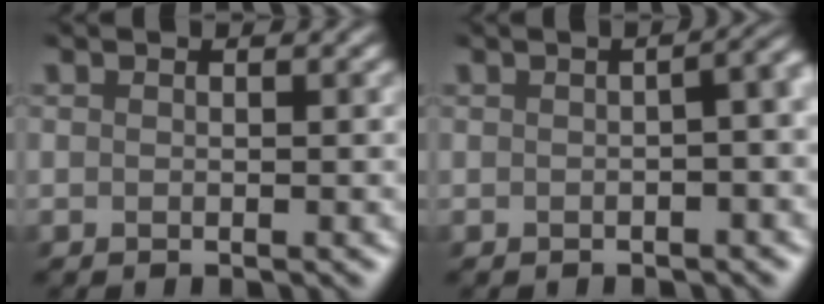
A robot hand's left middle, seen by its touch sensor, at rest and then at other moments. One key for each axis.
{"total": 5.0, "fx": -1.5, "fy": 2.4, "fz": 4.1, "tx": -0.016, "ty": 0.005, "tz": -0.025}